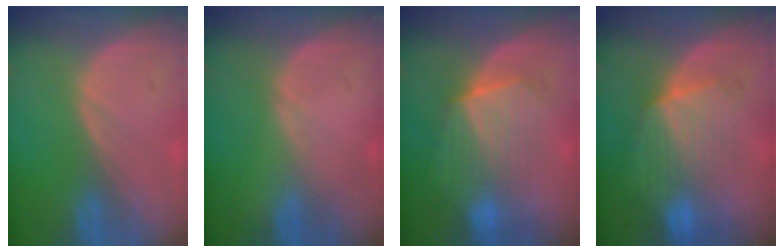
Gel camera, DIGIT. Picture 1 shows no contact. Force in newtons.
{"total": 0.0}
{"total": 7.0, "press": 6.9, "slide": 1.2}
{"total": 7.4, "press": 7.4, "slide": 0.3}